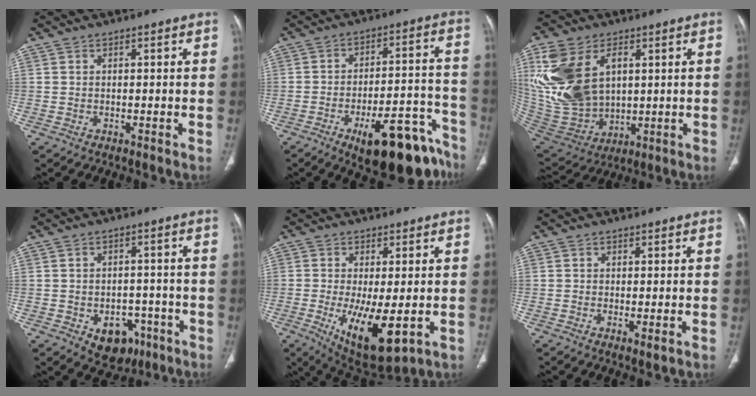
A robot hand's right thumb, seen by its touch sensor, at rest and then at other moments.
{"total": 19.6, "force": [-12.7, 6.9, 13.1], "torque": [-0.108, 0.096, -0.181]}
{"total": 20.8, "force": [5.1, 13.5, 15.0], "torque": [-0.318, -0.022, 0.116]}
{"total": 8.6, "force": [-3.9, 6.2, 4.6], "torque": [-0.032, 0.026, -0.042]}
{"total": 13.3, "force": [-3.2, 4.9, 11.9], "torque": [-0.206, -0.027, -0.034]}
{"total": 1.7, "force": [-0.3, 0.5, 1.6], "torque": [-0.036, -0.008, -0.005]}